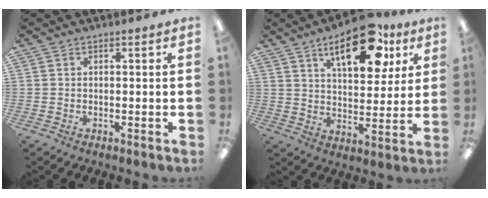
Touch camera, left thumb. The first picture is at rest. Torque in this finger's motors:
{"motor_torque": [0.31, 0.44, 0.50, -0.69, 0.12]}